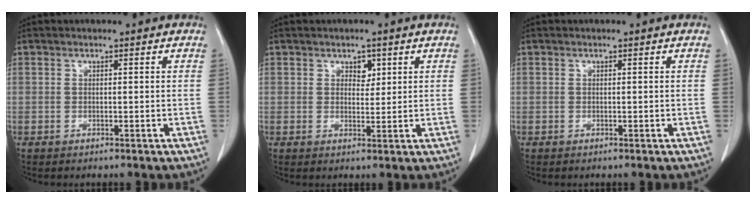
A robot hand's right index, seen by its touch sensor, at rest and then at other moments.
{"total": 2.2, "force": [1.1, 1.4, 1.2], "torque": [-0.011, -0.001, 0.016]}
{"total": 0.0}